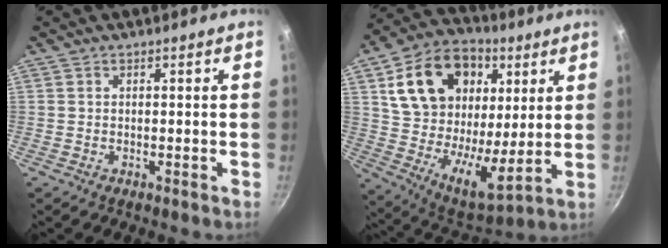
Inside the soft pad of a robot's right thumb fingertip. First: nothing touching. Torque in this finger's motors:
{"motor_torque": [-1.51, 2.69, 1.35, -0.11, 0.22]}